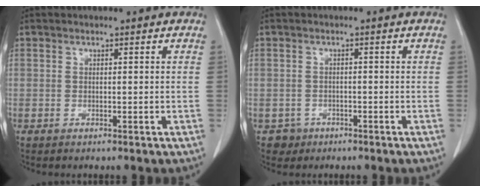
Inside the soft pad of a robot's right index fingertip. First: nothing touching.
{"total": 2.3, "force": [-1.1, 2.0, -0.3], "torque": [0.007, 0.011, -0.016]}